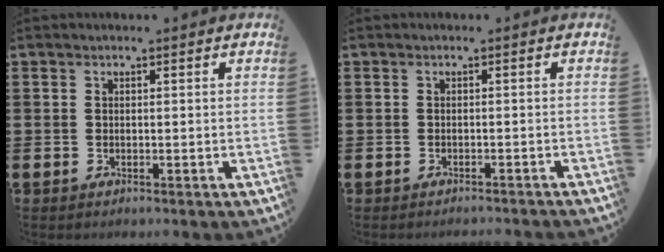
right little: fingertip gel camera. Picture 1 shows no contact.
{"total": 0.7, "force": [-0.7, -0.2, -0.1], "torque": [0.001, 0.000, -0.014]}